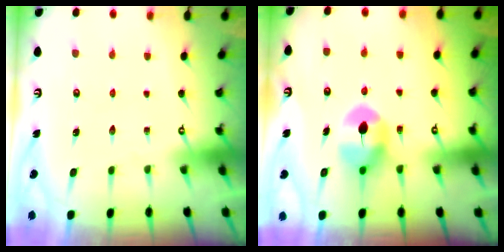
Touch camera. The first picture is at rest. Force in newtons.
{"total": 8.3, "press": 8.3, "slide": 0.7}